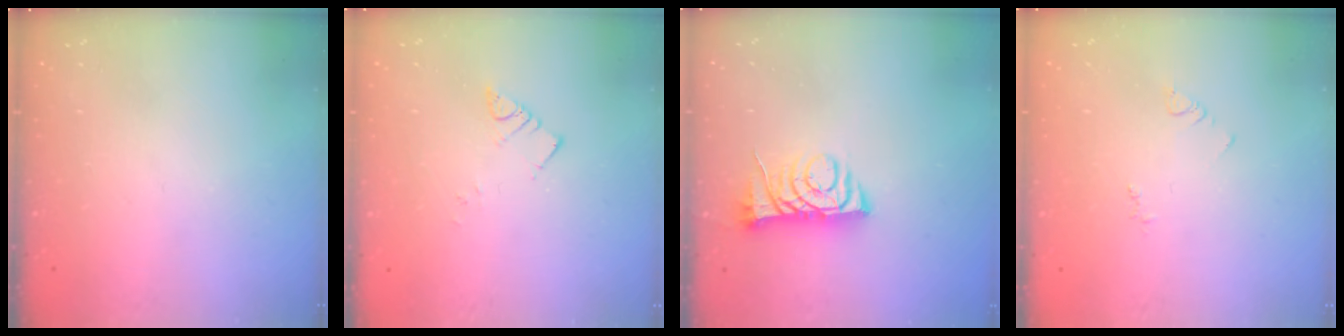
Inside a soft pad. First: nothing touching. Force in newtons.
{"total": 4.0, "press": 4.0, "slide": 0.1}
{"total": 7.1, "press": 7.0, "slide": 0.9}
{"total": 2.9, "press": 2.9, "slide": 0.4}